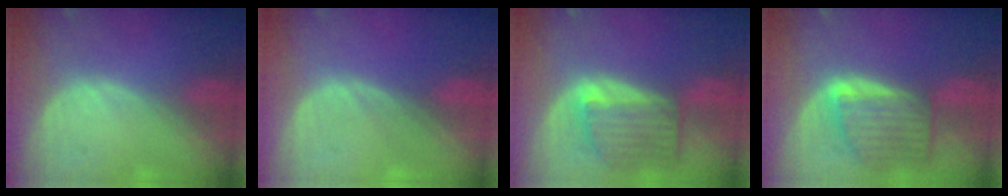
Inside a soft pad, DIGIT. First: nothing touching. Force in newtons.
{"total": 0.0}
{"total": 7.2, "press": 6.7, "slide": 2.8}
{"total": 7.9, "press": 7.1, "slide": 3.4}